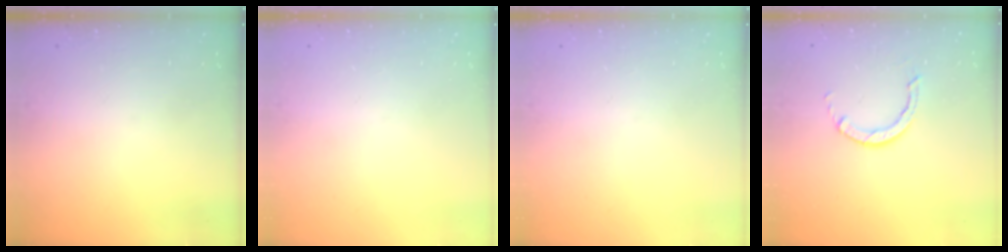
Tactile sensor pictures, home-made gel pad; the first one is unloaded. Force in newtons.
{"total": 0.0}
{"total": 0.0}
{"total": 2.8, "press": 2.8, "slide": 0.3}